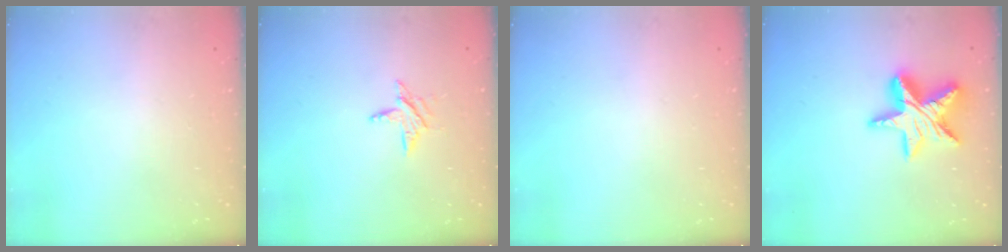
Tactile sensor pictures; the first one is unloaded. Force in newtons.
{"total": 5.3, "press": 5.2, "slide": 0.6}
{"total": 0.0}
{"total": 17.2, "press": 17.2, "slide": 1.3}